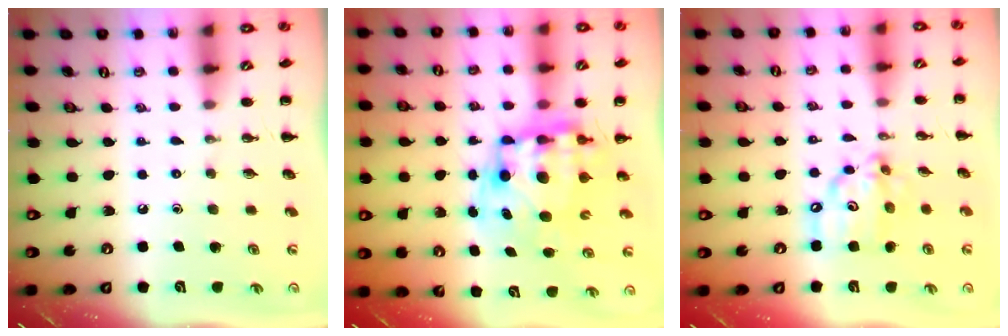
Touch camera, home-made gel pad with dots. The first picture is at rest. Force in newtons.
{"total": 11.4, "press": 11.0, "slide": 2.9}
{"total": 11.1, "press": 10.9, "slide": 2.1}